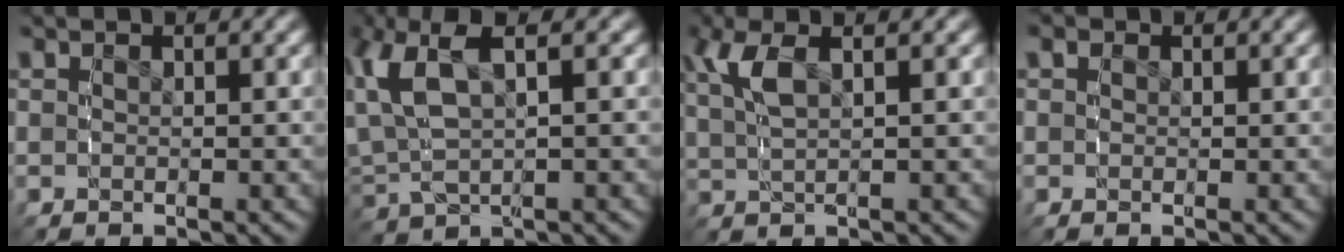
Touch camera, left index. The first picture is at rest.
{"total": 6.1, "force": [1.5, 3.6, 4.7], "torque": [-0.120, 0.000, 0.035]}
{"total": 3.9, "force": [1.7, 1.1, 3.3], "torque": [-0.077, 0.008, 0.035]}
{"total": 0.6, "force": [0.3, 0.4, 0.3], "torque": [-0.007, -0.004, 0.008]}